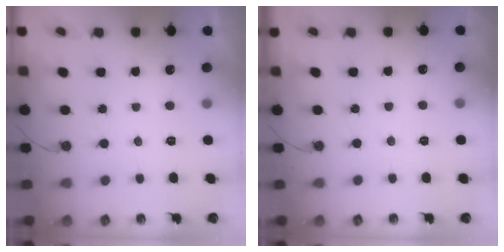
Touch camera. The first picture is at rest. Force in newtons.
{"total": 3.1, "press": 3.0, "slide": 0.5}